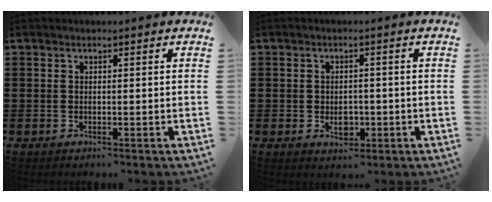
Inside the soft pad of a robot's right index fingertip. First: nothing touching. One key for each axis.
{"total": 3.3, "fx": -0.7, "fy": 2.0, "fz": 2.4, "tx": -0.031, "ty": -0.005, "tz": -0.015}